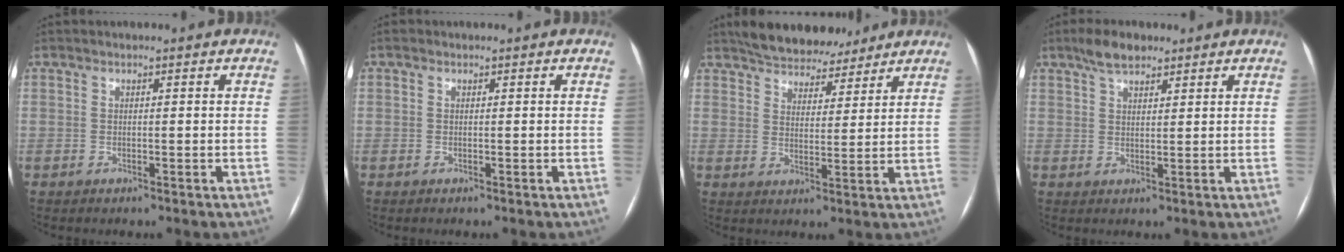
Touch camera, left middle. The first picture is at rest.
{"total": 0.0}
{"total": 12.0, "force": [10.5, 4.2, 4.0], "torque": [-0.050, 0.016, 0.156]}
{"total": 4.6, "force": [3.4, 1.8, 2.4], "torque": [-0.050, 0.013, 0.062]}